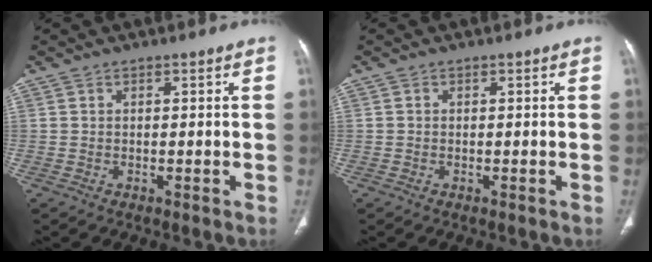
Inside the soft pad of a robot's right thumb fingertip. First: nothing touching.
{"total": 0.0}